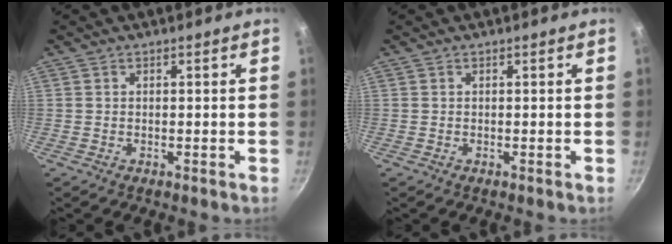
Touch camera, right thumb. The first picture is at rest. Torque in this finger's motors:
{"motor_torque": [-0.07, -0.07, -0.20, 0.28, 0.00]}